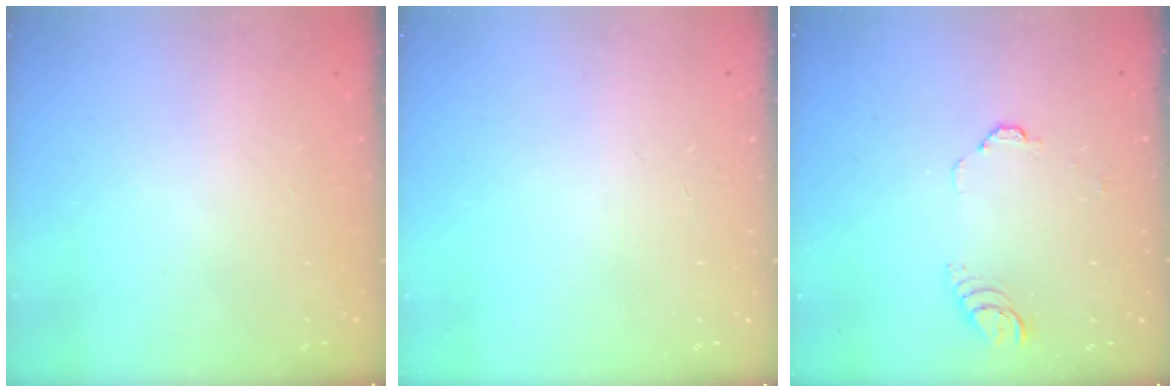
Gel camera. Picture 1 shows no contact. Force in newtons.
{"total": 2.4, "press": 2.4, "slide": 0.2}
{"total": 3.0, "press": 3.0, "slide": 0.2}